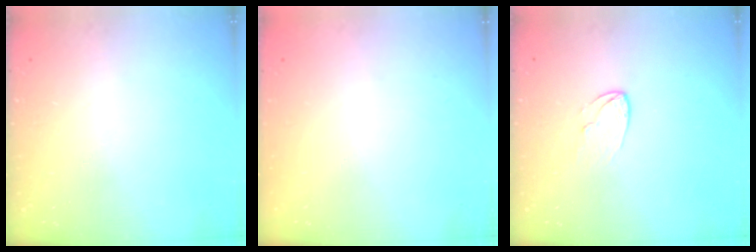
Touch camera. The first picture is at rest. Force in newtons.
{"total": 0.0}
{"total": 6.0, "press": 6.0, "slide": 0.4}